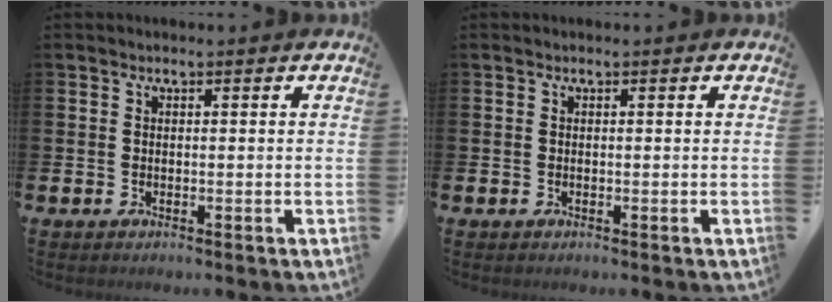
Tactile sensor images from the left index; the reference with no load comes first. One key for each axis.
{"total": 0.0}